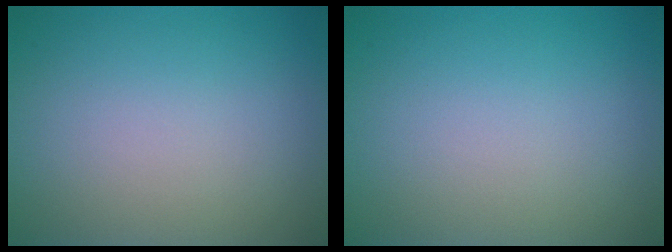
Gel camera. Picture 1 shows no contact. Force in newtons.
{"total": 0.0}